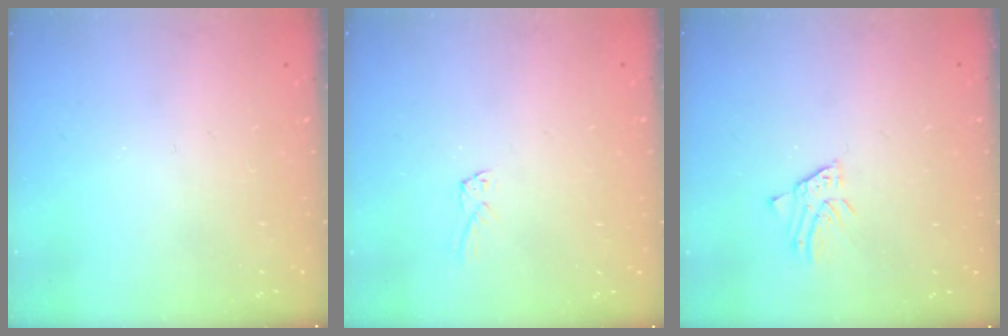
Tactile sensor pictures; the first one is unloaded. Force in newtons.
{"total": 2.3, "press": 2.3, "slide": 0.3}
{"total": 1.4, "press": 1.4, "slide": 0.1}